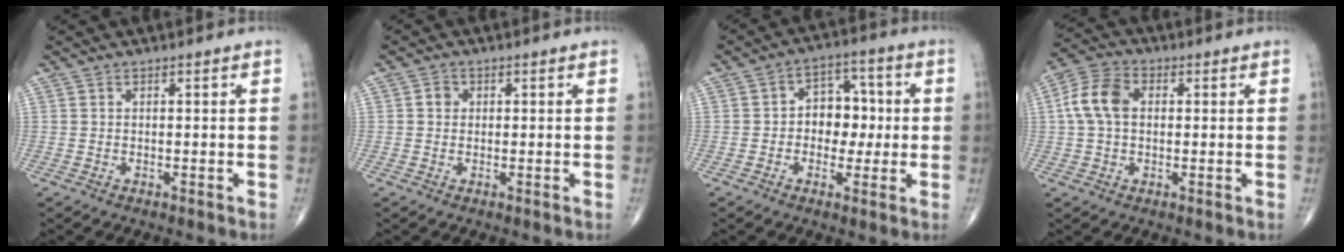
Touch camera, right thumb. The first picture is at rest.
{"total": 1.7, "force": [0.2, 1.6, 0.7], "torque": [-0.004, 0.003, 0.000]}
{"total": 8.6, "force": [-0.1, 6.5, 5.7], "torque": [-0.033, 0.024, -0.010]}
{"total": 8.3, "force": [1.0, 5.6, 6.1], "torque": [-0.125, 0.023, 0.013]}